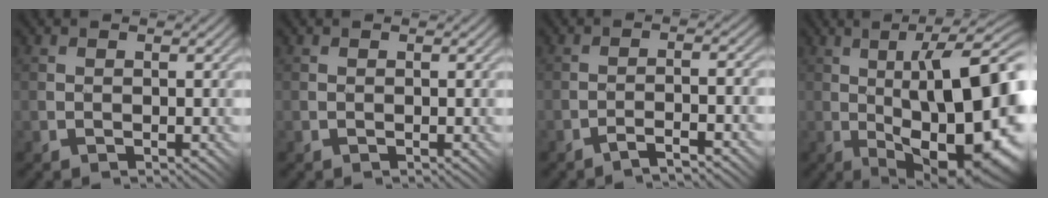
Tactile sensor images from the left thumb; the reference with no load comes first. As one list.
[{"total": 0.0}, {"total": 3.0, "force": [-2.1, -0.3, 2.0], "torque": [-0.038, 0.012, -0.041]}, {"total": 18.0, "force": [-0.2, 5.9, 17.0], "torque": [-0.213, 0.024, -0.004]}]